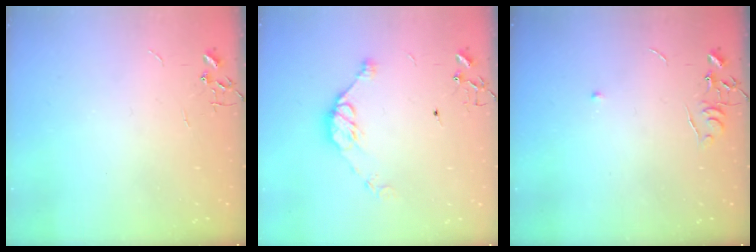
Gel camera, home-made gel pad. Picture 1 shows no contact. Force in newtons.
{"total": 9.6, "press": 9.6, "slide": 0.8}
{"total": 4.9, "press": 4.8, "slide": 0.7}